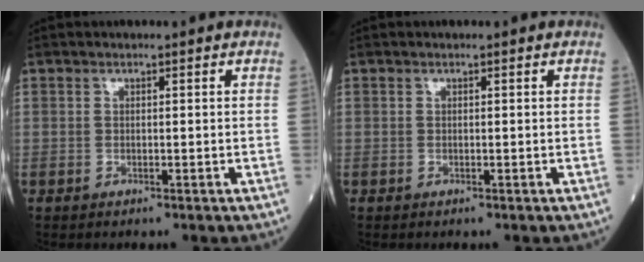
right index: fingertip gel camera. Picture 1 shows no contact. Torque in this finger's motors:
{"motor_torque": [0.00, 0.04, 0.04, 0.01]}